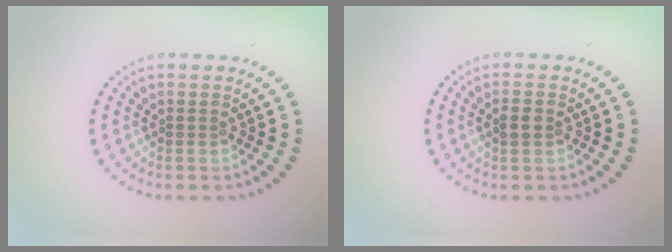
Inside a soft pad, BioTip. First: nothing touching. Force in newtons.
{"total": 1.5, "press": 1.5, "slide": 0.1}